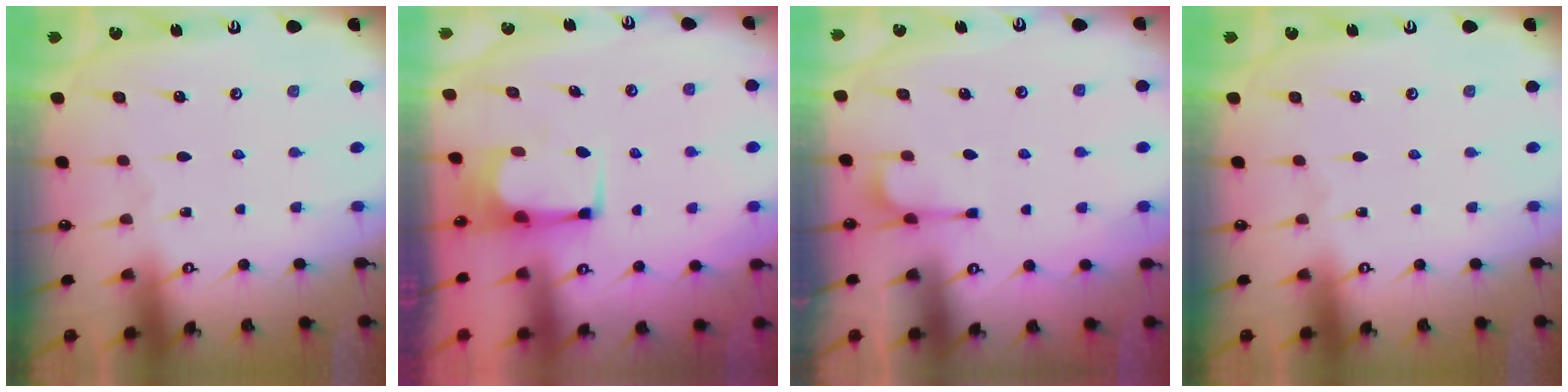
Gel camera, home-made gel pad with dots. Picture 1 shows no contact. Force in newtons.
{"total": 2.1, "press": 2.1, "slide": 0.1}
{"total": 2.5, "press": 2.2, "slide": 1.2}
{"total": 0.0}